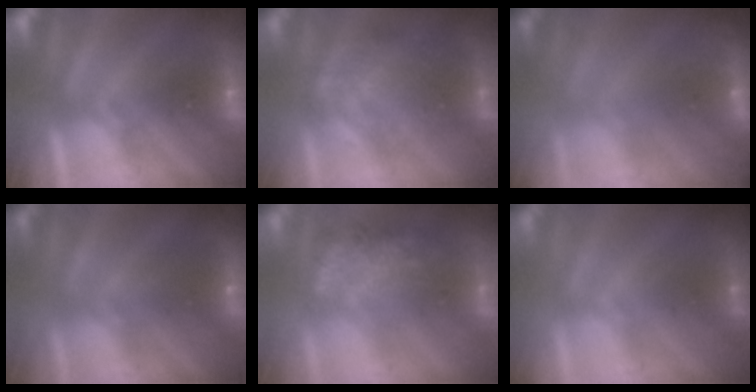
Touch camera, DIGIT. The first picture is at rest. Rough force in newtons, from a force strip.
{"total": 2.2}
{"total": 7.2}
{"total": 2.1}
{"total": 3.3}
{"total": 1.5}